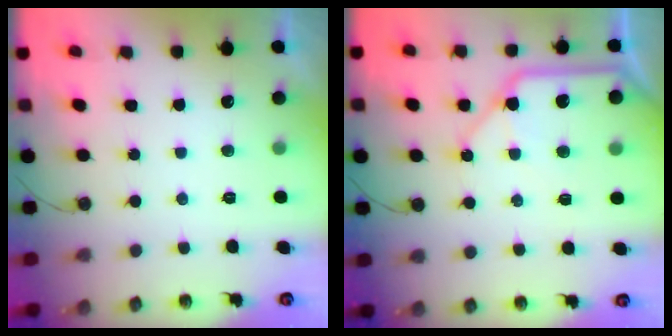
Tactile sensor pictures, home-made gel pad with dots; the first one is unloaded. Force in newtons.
{"total": 12.1, "press": 11.9, "slide": 1.6}